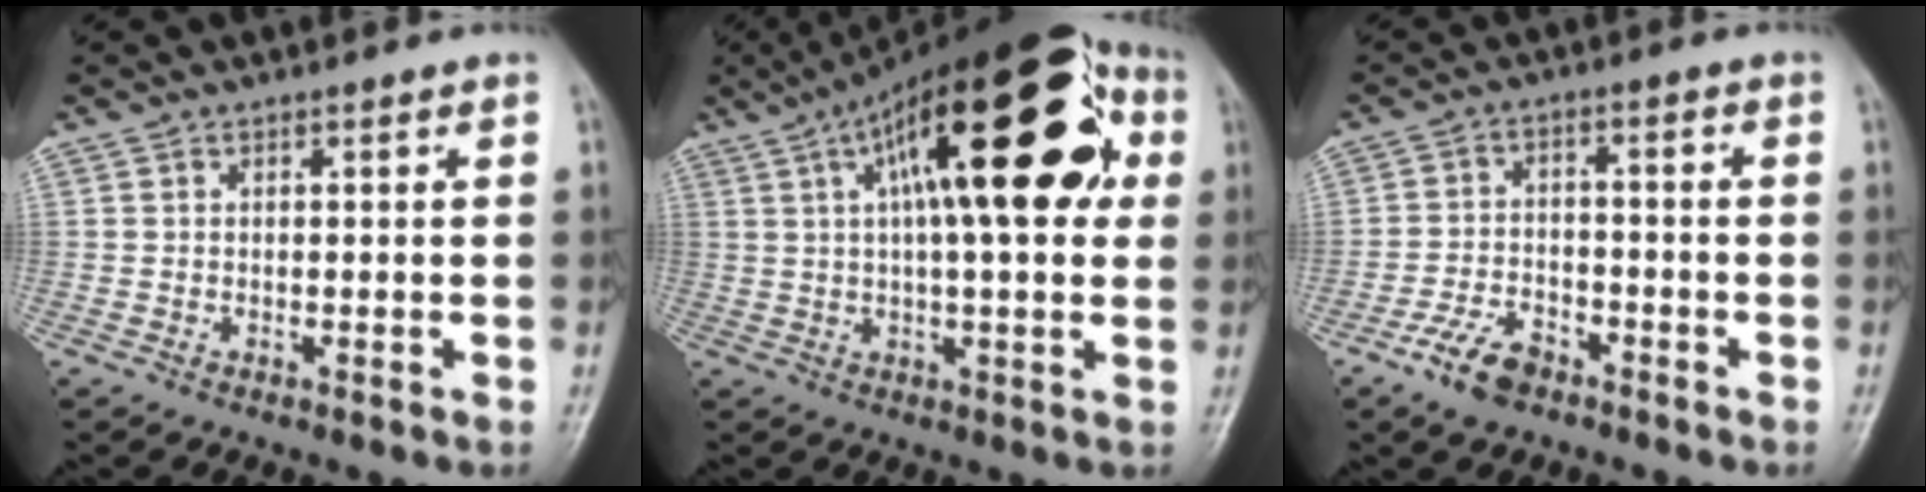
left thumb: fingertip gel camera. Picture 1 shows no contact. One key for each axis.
{"total": 25.2, "fx": 7.7, "fy": 9.1, "fz": 22.2, "tx": -0.325, "ty": 0.034, "tz": 0.108}
{"total": 6.6, "fx": -4.3, "fy": 3.5, "fz": 3.6, "tx": -0.065, "ty": 0.024, "tz": -0.081}